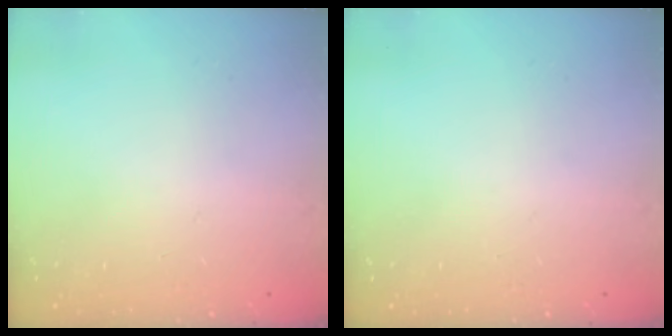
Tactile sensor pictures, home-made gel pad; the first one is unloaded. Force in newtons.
{"total": 0.0}